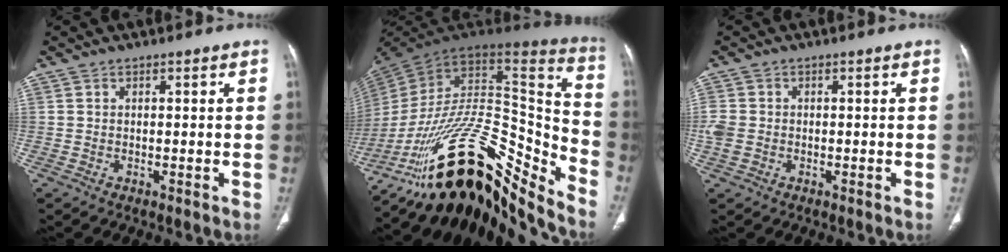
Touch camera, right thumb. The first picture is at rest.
{"total": 32.8, "force": [-20.4, 12.0, 22.8], "torque": [-0.330, 0.089, -0.327]}
{"total": 3.8, "force": [-0.5, 3.1, 2.2], "torque": [-0.061, 0.003, -0.008]}